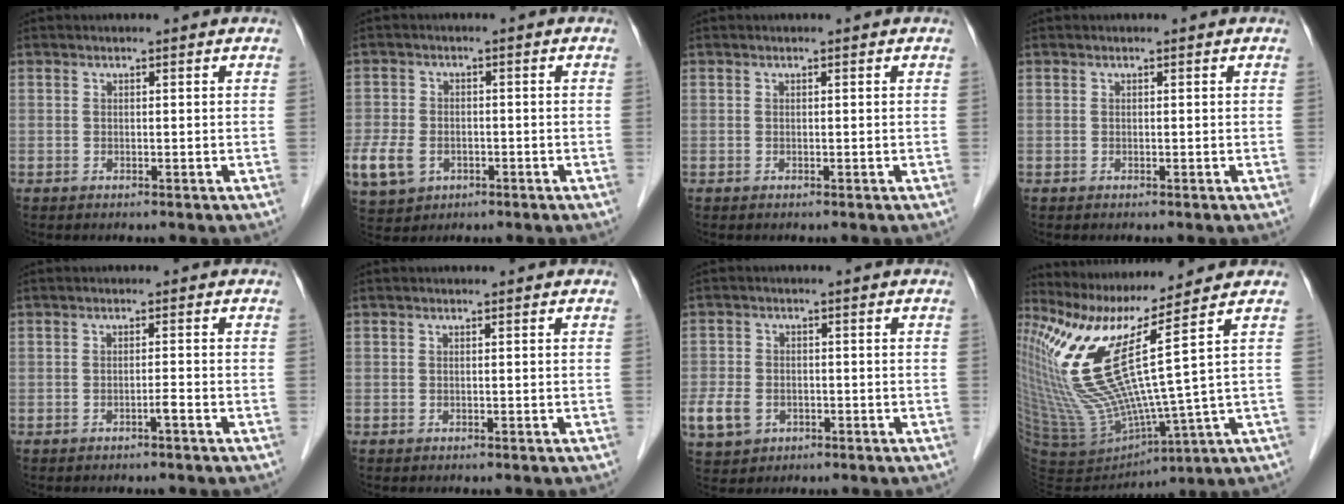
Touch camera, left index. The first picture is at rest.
{"total": 18.4, "force": [-7.3, 14.7, 8.5], "torque": [-0.284, -0.004, -0.109]}
{"total": 0.0}
{"total": 0.0}
{"total": 1.5, "force": [-1.0, -0.3, 1.1], "torque": [-0.015, 0.003, -0.015]}
{"total": 0.0}
{"total": 10.1, "force": [-4.1, 8.1, 4.4], "torque": [-0.139, 0.002, -0.057]}
{"total": 16.6, "force": [8.0, -1.9, 14.4], "torque": [-0.291, -0.035, 0.153]}